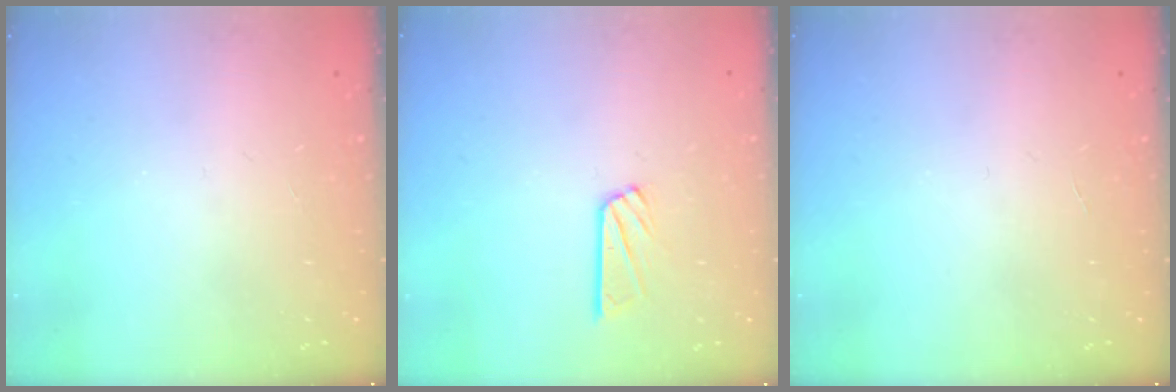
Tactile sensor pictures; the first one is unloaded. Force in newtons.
{"total": 7.5, "press": 7.5, "slide": 0.6}
{"total": 0.0}